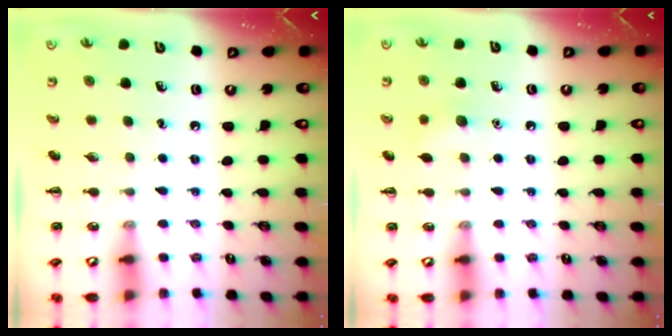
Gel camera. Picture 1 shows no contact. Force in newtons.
{"total": 6.1, "press": 5.9, "slide": 1.5}